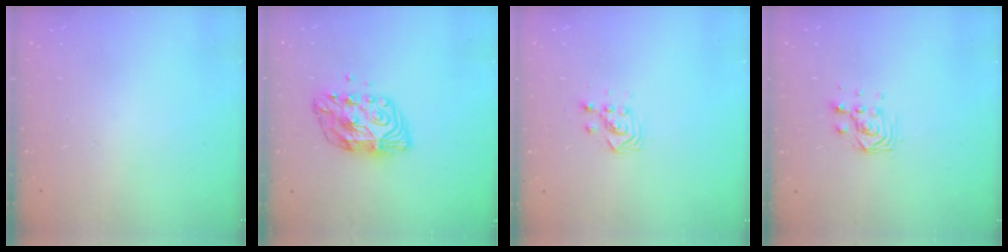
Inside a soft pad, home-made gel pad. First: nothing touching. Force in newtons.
{"total": 9.7, "press": 9.7, "slide": 0.9}
{"total": 3.6, "press": 3.6, "slide": 0.4}
{"total": 4.7, "press": 4.6, "slide": 0.6}